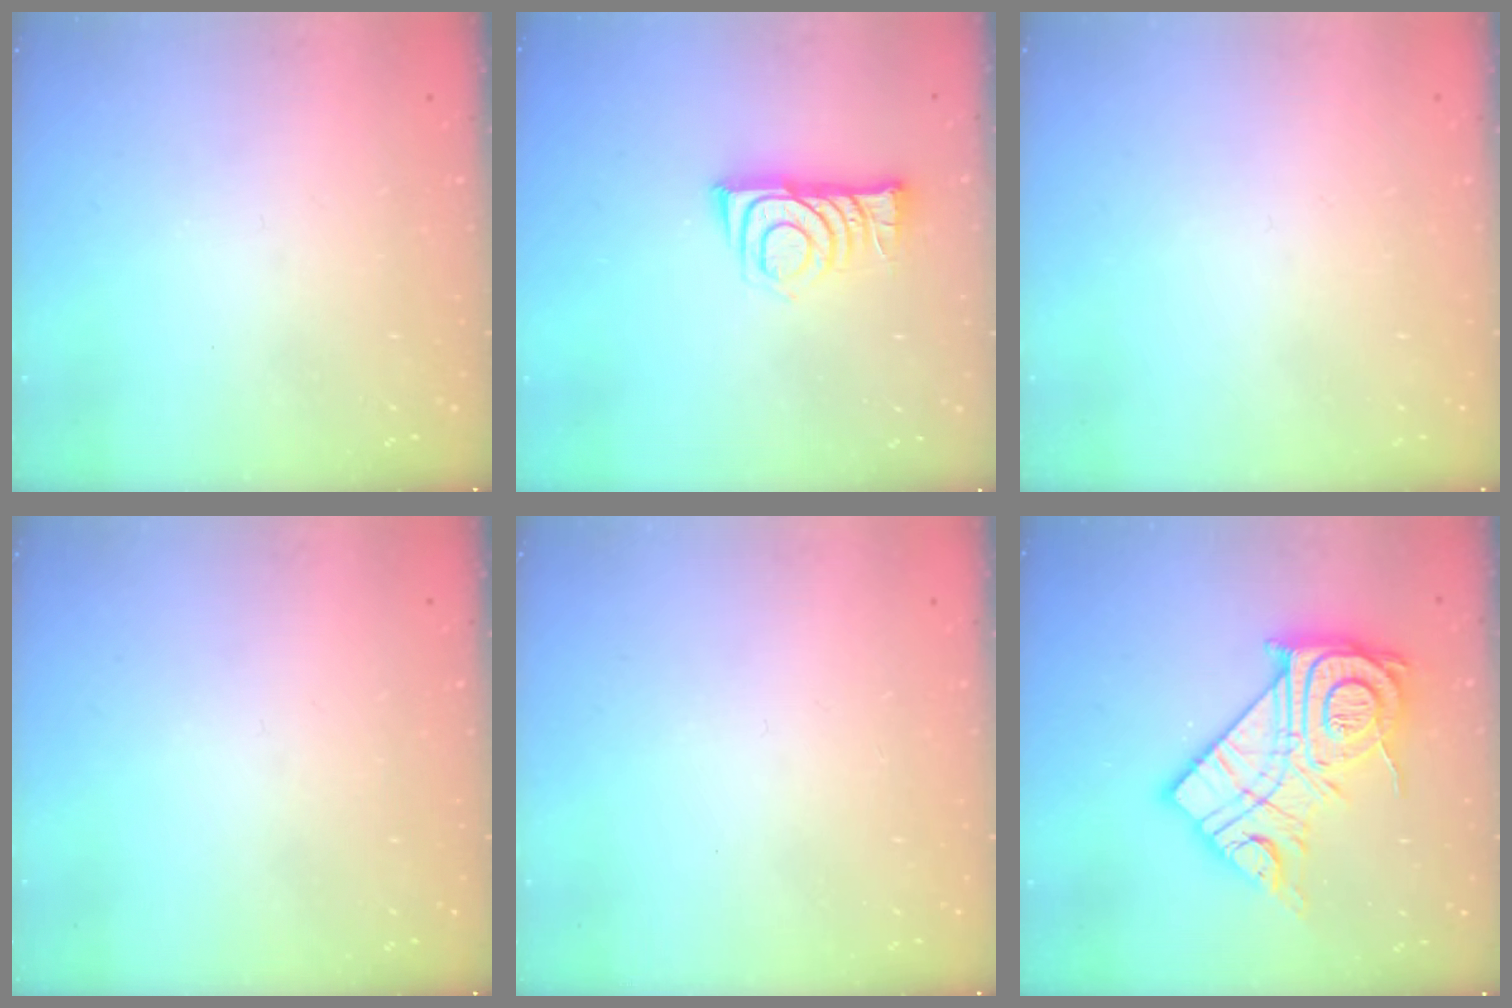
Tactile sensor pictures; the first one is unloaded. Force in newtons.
{"total": 9.0, "press": 9.0, "slide": 1.1}
{"total": 1.9, "press": 1.9, "slide": 0.2}
{"total": 0.0}
{"total": 1.6, "press": 1.6, "slide": 0.1}
{"total": 24.5, "press": 24.4, "slide": 2.2}